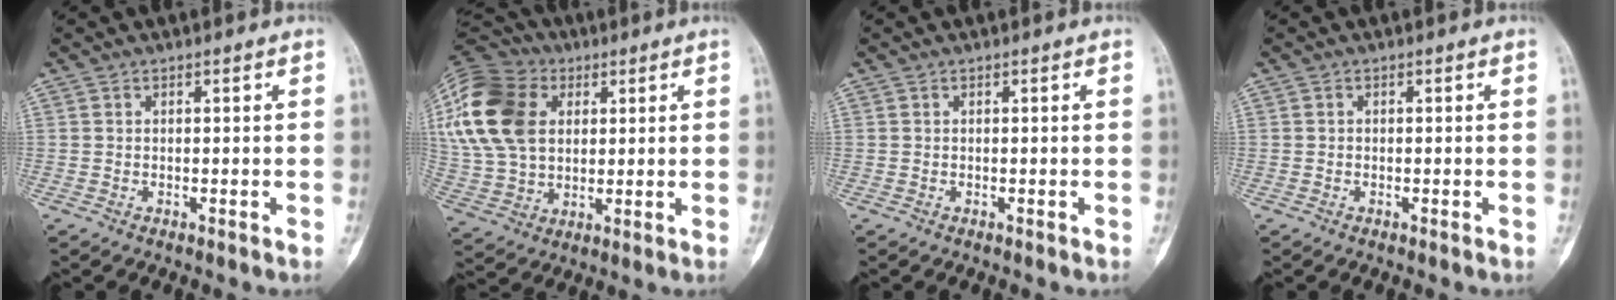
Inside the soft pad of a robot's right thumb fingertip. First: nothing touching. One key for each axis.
{"total": 22.6, "fx": 6.3, "fy": 16.3, "fz": 14.4, "tx": -0.313, "ty": 0.027, "tz": 0.117}
{"total": 0.0}
{"total": 0.0}